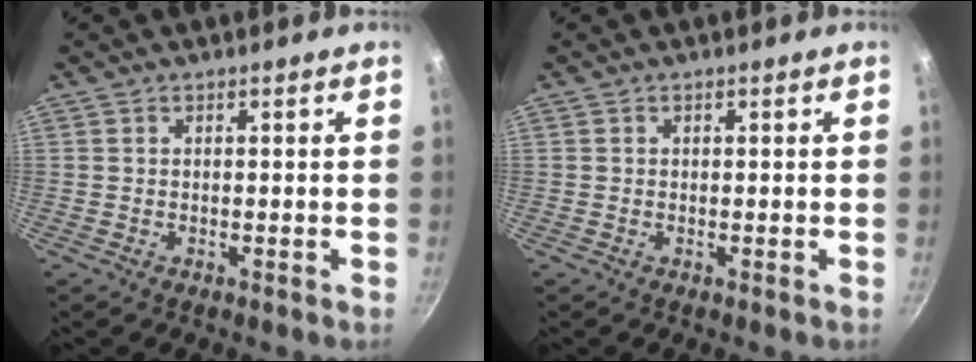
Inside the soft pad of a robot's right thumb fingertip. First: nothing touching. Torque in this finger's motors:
{"motor_torque": [-0.23, -0.14, -0.07, 0.07, -0.03]}